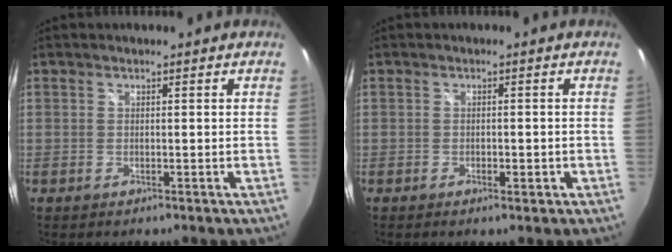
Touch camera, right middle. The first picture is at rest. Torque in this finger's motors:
{"motor_torque": [-0.04, -0.04, -0.06, -0.01]}